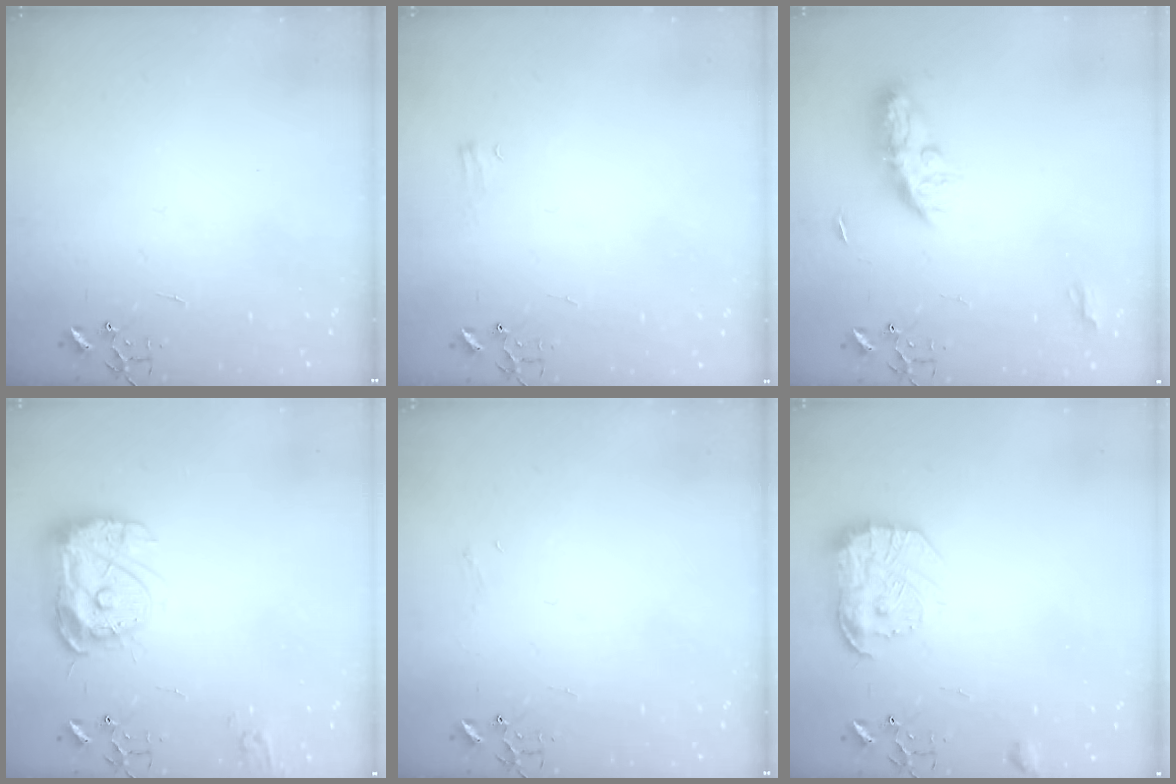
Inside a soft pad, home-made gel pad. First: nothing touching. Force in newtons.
{"total": 4.0, "press": 4.0, "slide": 0.5}
{"total": 10.1, "press": 10.1, "slide": 0.6}
{"total": 15.9, "press": 15.8, "slide": 1.5}
{"total": 3.5, "press": 3.5, "slide": 0.6}
{"total": 15.3, "press": 15.2, "slide": 1.0}